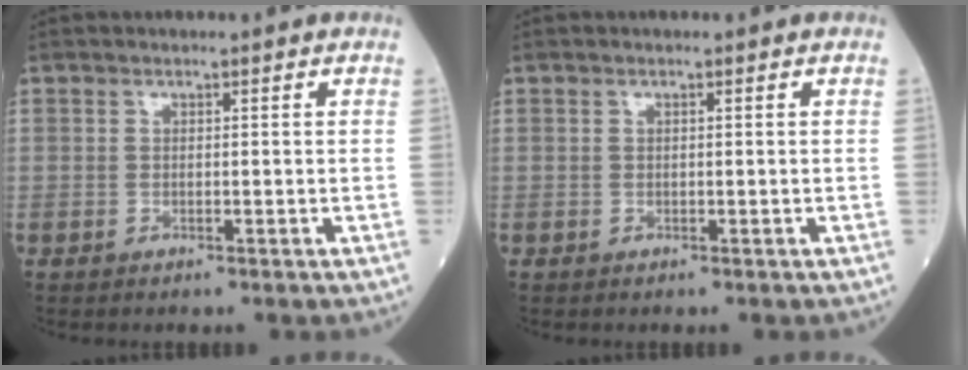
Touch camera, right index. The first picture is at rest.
{"total": 0.0}